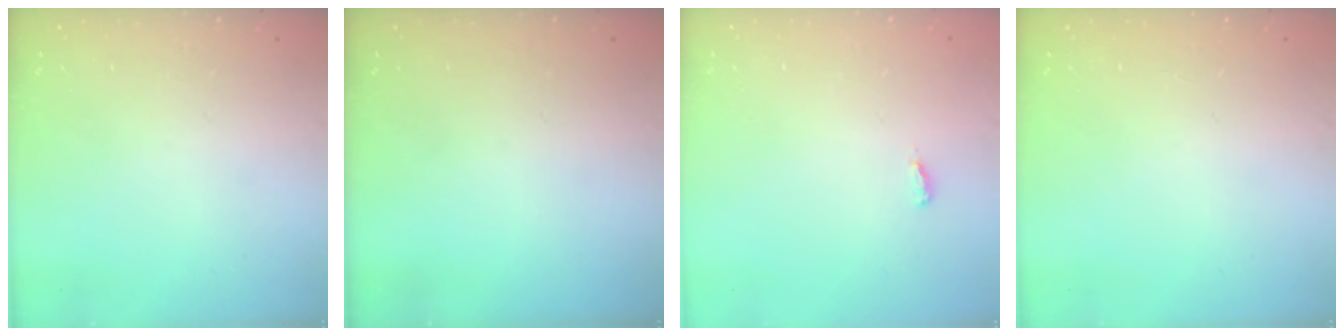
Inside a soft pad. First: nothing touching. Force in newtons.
{"total": 0.0}
{"total": 2.6, "press": 2.4, "slide": 1.0}
{"total": 0.0}